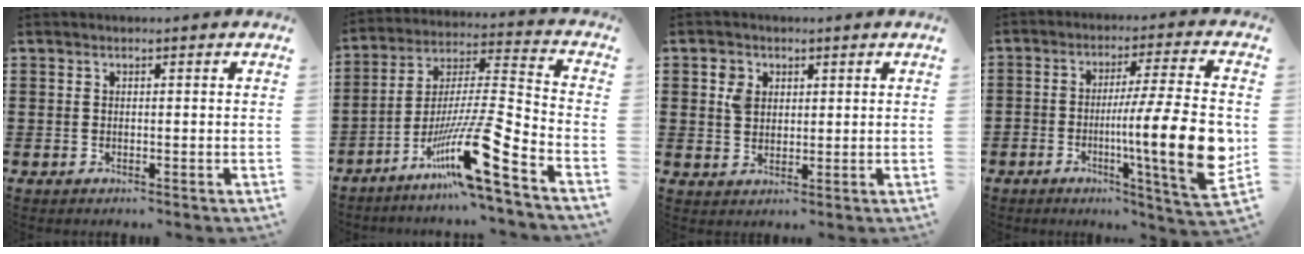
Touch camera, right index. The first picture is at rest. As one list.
[{"total": 14.4, "force": [-9.1, 0.5, 11.2], "torque": [-0.212, -0.006, -0.170]}, {"total": 3.1, "force": [1.3, 2.5, 1.4], "torque": [-0.037, 0.010, 0.023]}, {"total": 14.7, "force": [-2.6, 1.3, 14.4], "torque": [-0.223, -0.021, -0.050]}]